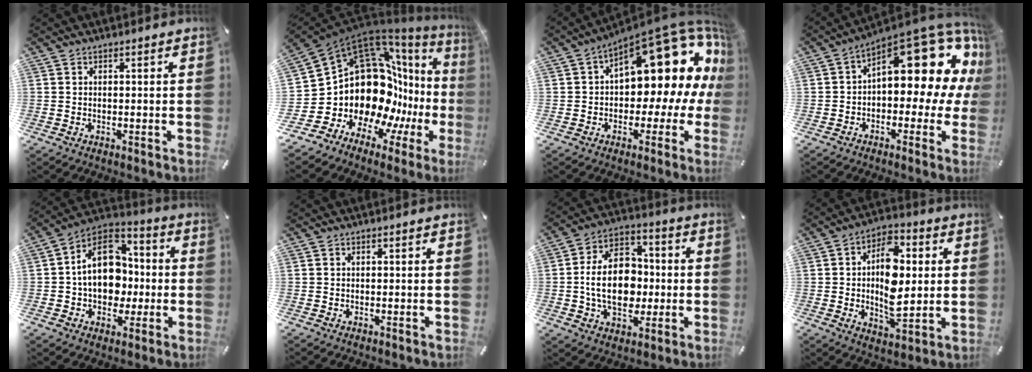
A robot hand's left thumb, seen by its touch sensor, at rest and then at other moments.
{"total": 20.4, "force": [0.5, 15.2, 13.6], "torque": [-0.232, -0.096, 0.060]}
{"total": 16.8, "force": [8.0, 8.7, 12.0], "torque": [-0.148, -0.078, 0.129]}
{"total": 16.6, "force": [8.3, 7.7, 12.2], "torque": [-0.145, -0.082, 0.130]}
{"total": 15.3, "force": [-0.7, 12.0, 9.4], "torque": [-0.168, 0.017, -0.009]}
{"total": 0.0}
{"total": 15.8, "force": [-1.4, 11.5, 10.7], "torque": [-0.213, 0.011, -0.026]}
{"total": 12.8, "force": [0.9, 8.1, 9.9], "torque": [-0.164, 0.000, 0.014]}